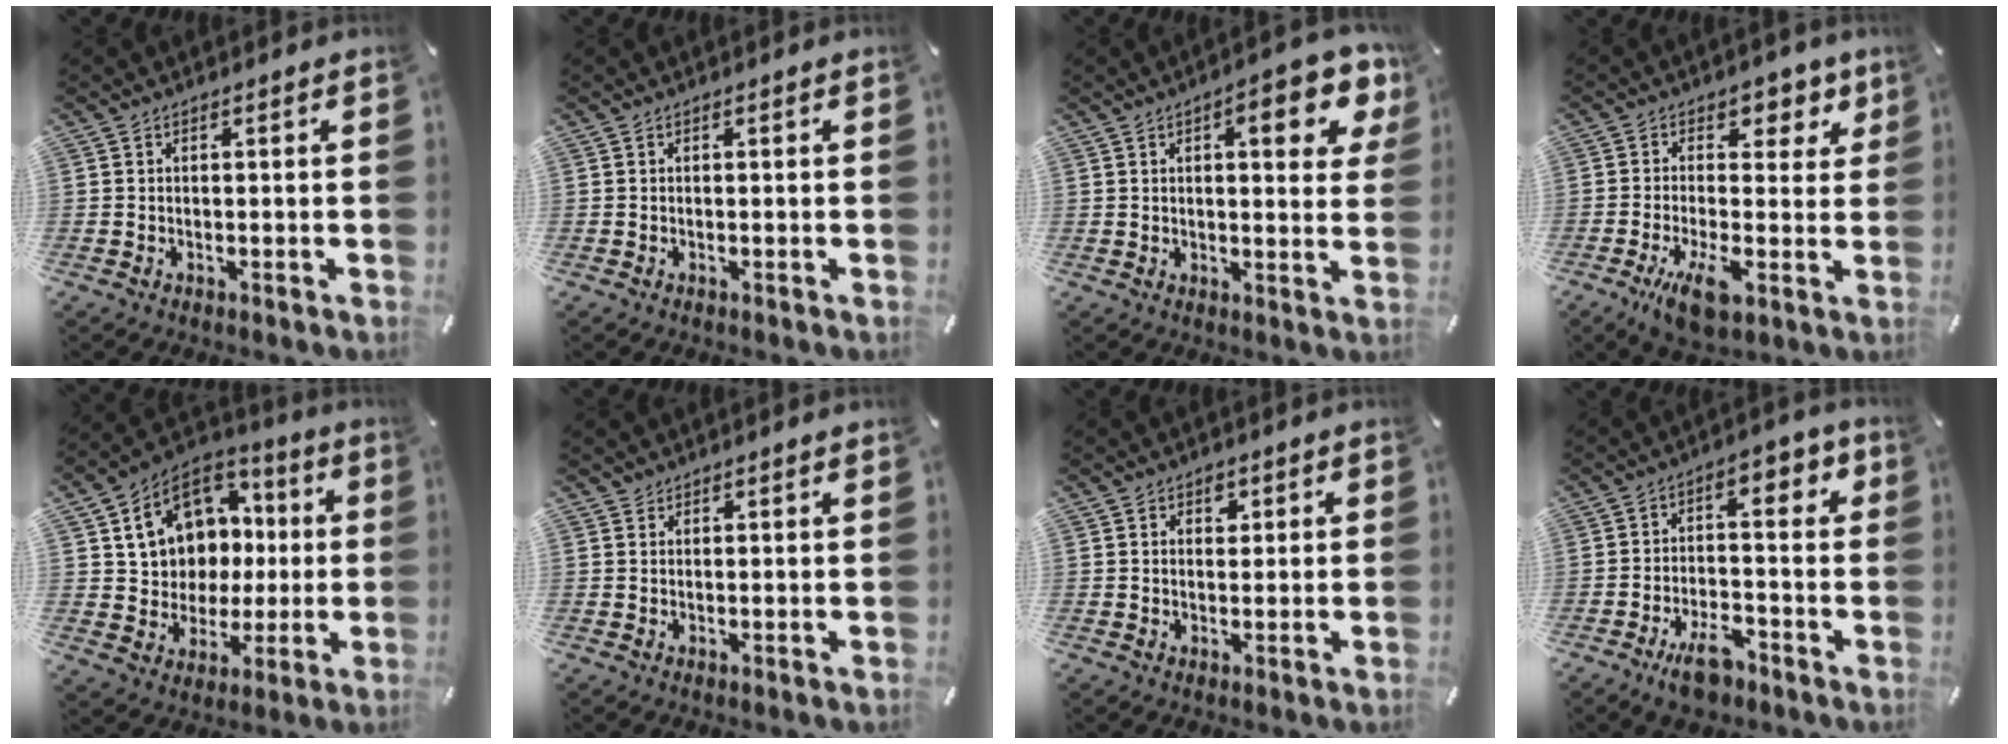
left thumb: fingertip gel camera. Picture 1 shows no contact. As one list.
[{"total": 0.0}, {"total": 10.8, "force": [5.0, 4.0, 8.7], "torque": [-0.108, -0.020, 0.076]}, {"total": 12.6, "force": [-0.6, 8.0, 9.7], "torque": [-0.122, -0.008, -0.006]}, {"total": 13.9, "force": [3.7, 12.4, 5.0], "torque": [-0.093, -0.017, 0.086]}, {"total": 1.0, "force": [1.0, 0.1, 0.1], "torque": [-0.003, -0.001, 0.020]}, {"total": 2.7, "force": [1.3, 2.0, 1.3], "torque": [-0.004, -0.006, 0.017]}, {"total": 11.3, "force": [-3.9, 6.7, 8.2], "torque": [-0.107, 0.026, -0.066]}]